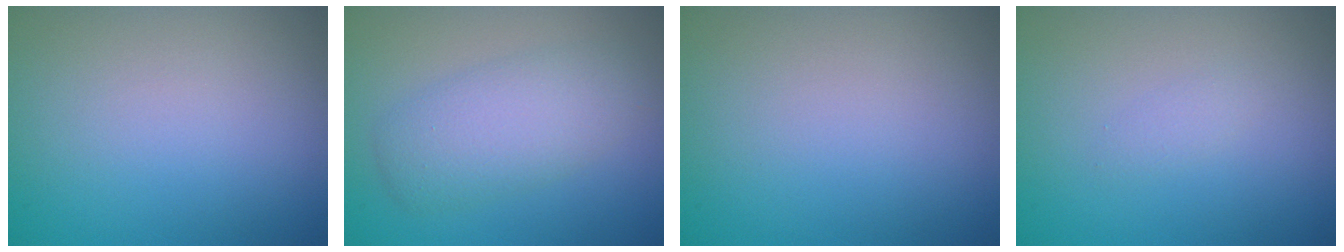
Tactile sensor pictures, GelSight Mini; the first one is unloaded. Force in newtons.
{"total": 4.3, "press": 4.3, "slide": 0.2}
{"total": 0.0}
{"total": 0.8, "press": 0.8, "slide": 0.1}